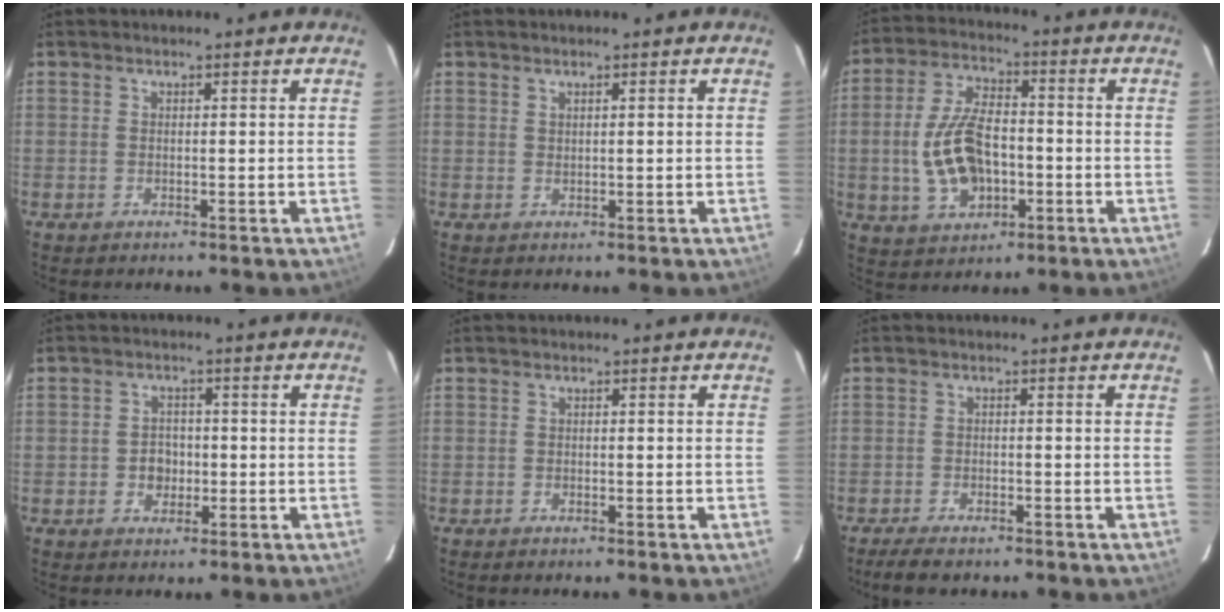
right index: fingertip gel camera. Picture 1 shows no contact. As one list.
[{"total": 0.7, "force": [0.5, 0.1, 0.6], "torque": [-0.010, 0.002, 0.010]}, {"total": 12.6, "force": [-2.2, 7.1, 10.2], "torque": [-0.210, 0.009, -0.028]}, {"total": 3.5, "force": [-0.8, 3.1, 1.4], "torque": [-0.028, 0.010, -0.006]}, {"total": 0.9, "force": [-0.8, 0.3, 0.4], "torque": [-0.011, -0.001, -0.016]}, {"total": 5.5, "force": [-4.5, 1.5, 2.7], "torque": [-0.069, -0.016, -0.078]}]